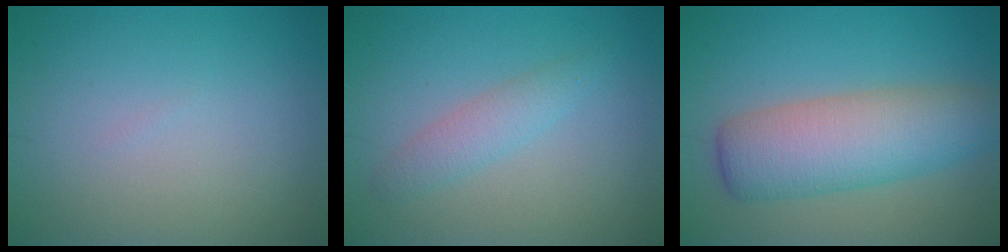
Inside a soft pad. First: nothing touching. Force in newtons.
{"total": 2.1, "press": 2.1, "slide": 0.2}
{"total": 7.1, "press": 7.1, "slide": 0.3}